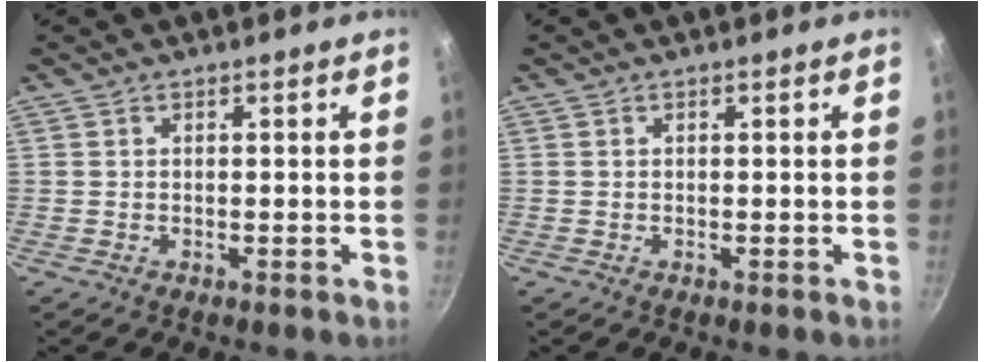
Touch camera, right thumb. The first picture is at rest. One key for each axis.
{"total": 0.0}